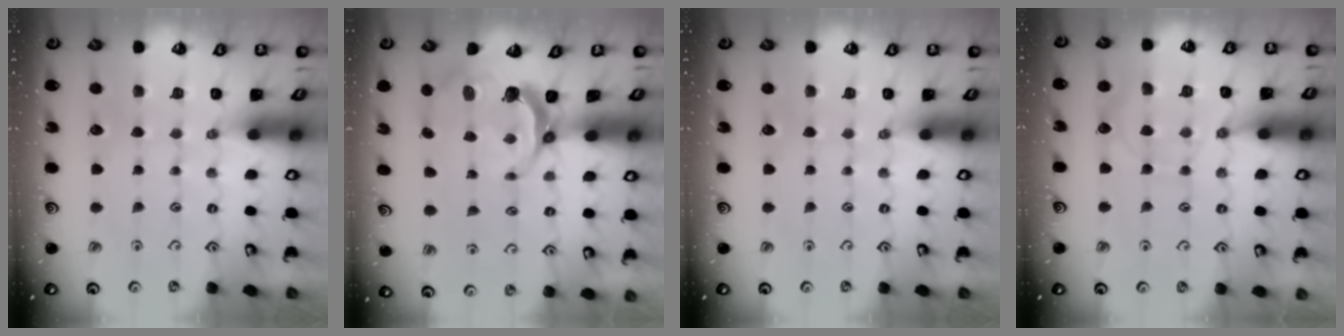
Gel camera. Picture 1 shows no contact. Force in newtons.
{"total": 5.8, "press": 4.4, "slide": 3.7}
{"total": 0.0}
{"total": 7.0, "press": 6.9, "slide": 0.7}